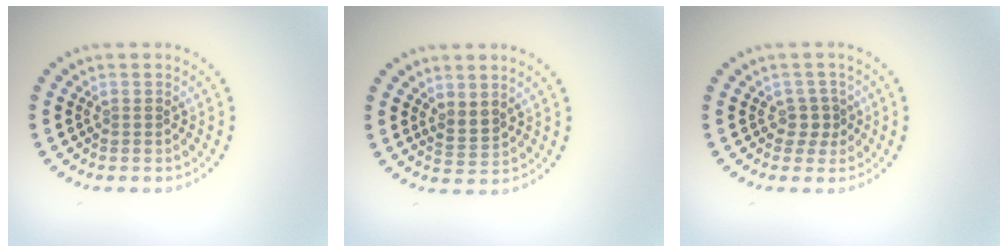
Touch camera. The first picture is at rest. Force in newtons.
{"total": 1.6, "press": 1.3, "slide": 0.9}
{"total": 1.7, "press": 1.3, "slide": 1.1}